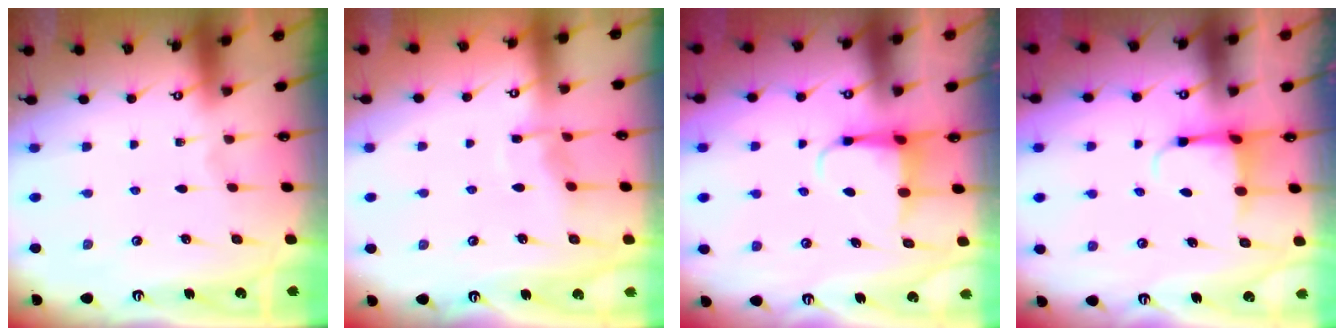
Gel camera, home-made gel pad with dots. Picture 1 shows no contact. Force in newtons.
{"total": 5.7, "press": 5.6, "slide": 0.6}
{"total": 4.4, "press": 4.4, "slide": 0.4}
{"total": 3.9, "press": 3.7, "slide": 1.2}